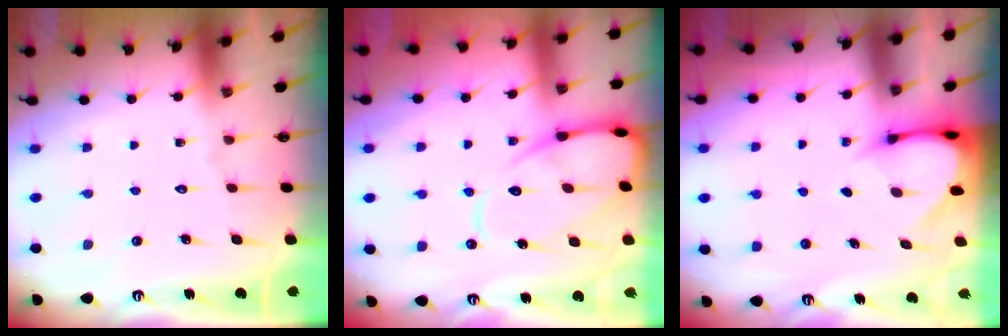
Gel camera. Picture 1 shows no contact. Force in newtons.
{"total": 12.2, "press": 12.2, "slide": 1.1}
{"total": 3.3, "press": 3.3, "slide": 0.2}